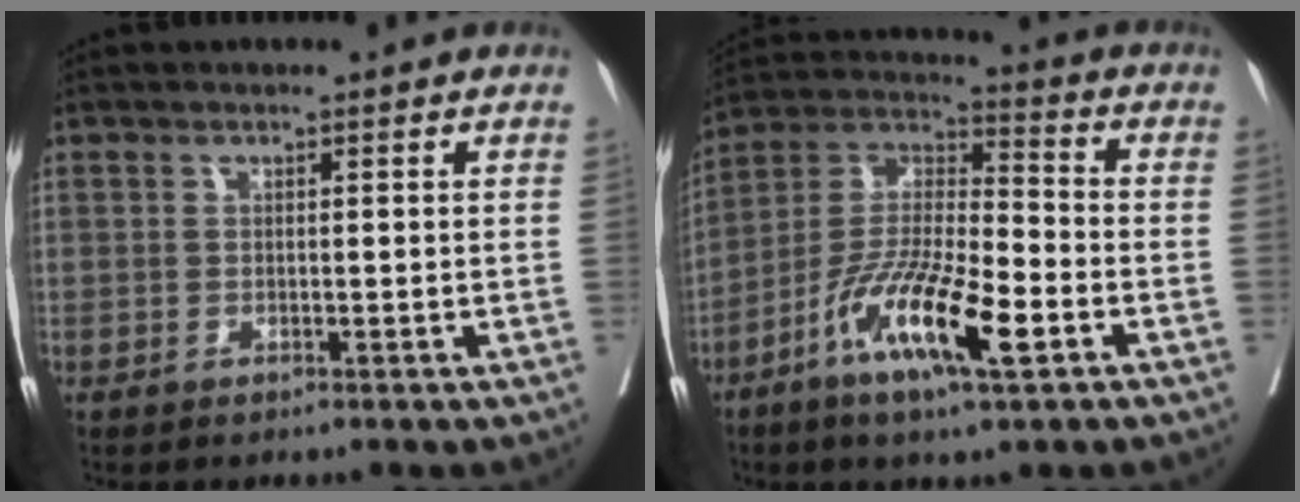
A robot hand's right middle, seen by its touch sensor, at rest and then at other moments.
{"total": 14.8, "force": [-6.6, 2.6, 12.9], "torque": [-0.255, -0.014, -0.124]}